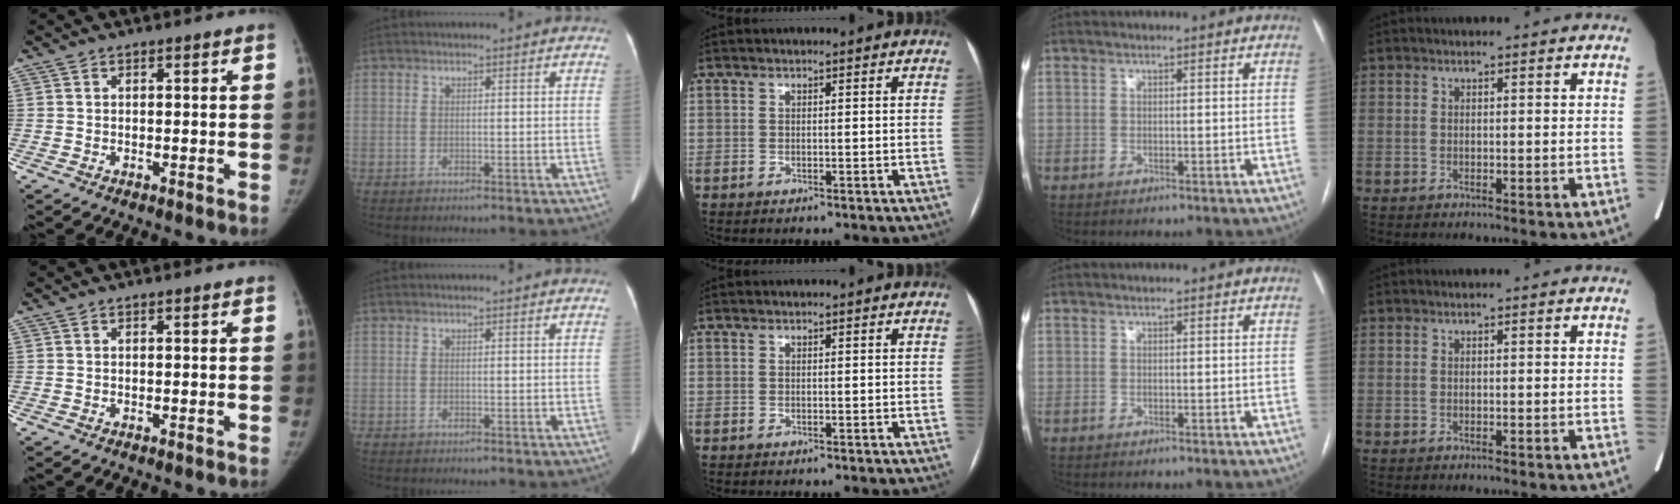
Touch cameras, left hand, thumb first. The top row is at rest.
{}